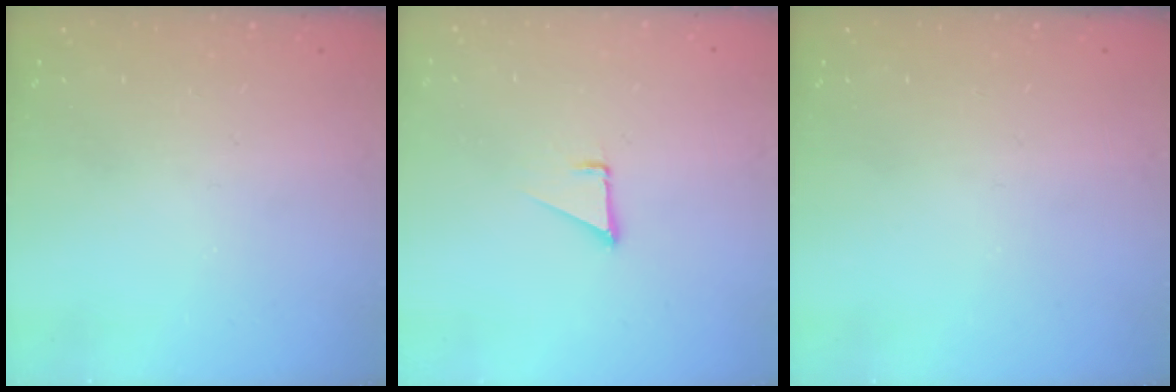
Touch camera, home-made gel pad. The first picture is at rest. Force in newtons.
{"total": 1.7, "press": 1.7, "slide": 0.1}
{"total": 0.0}